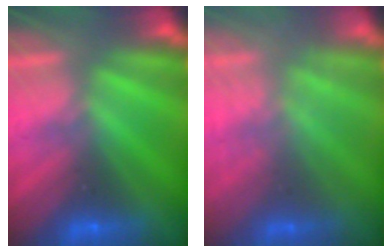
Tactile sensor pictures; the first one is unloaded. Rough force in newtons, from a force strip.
{"total": 2.1}